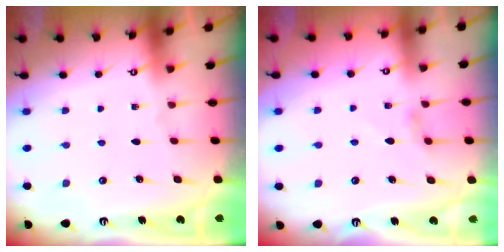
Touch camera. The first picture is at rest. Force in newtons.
{"total": 3.1, "press": 3.1, "slide": 0.4}